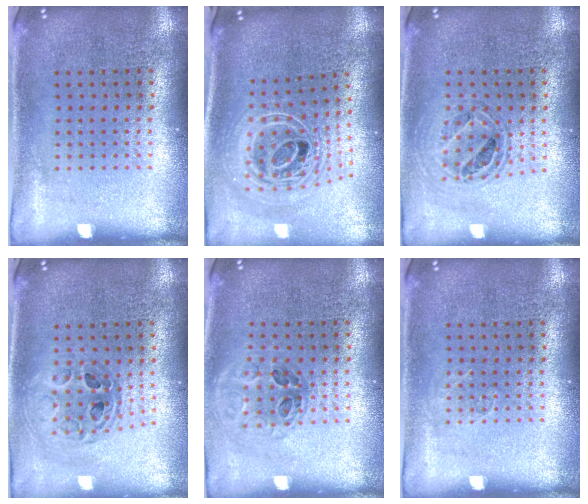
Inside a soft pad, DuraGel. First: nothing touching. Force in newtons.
{"total": 2.7, "press": 1.9, "slide": 1.9}
{"total": 0.8, "press": 0.7, "slide": 0.2}
{"total": 0.8, "press": 0.7, "slide": 0.2}
{"total": 1.0, "press": 1.0, "slide": 0.3}
{"total": 0.6, "press": 0.5, "slide": 0.2}